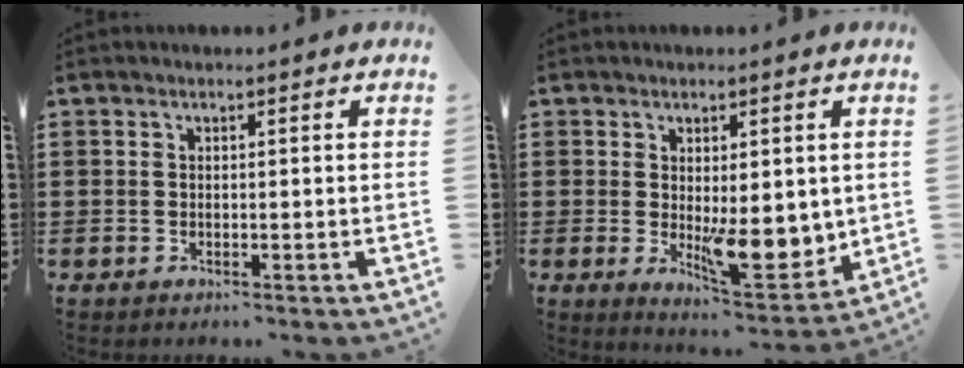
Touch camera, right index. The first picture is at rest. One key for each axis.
{"total": 7.1, "fx": -0.3, "fy": 3.2, "fz": 6.3, "tx": -0.085, "ty": -0.005, "tz": -0.002}